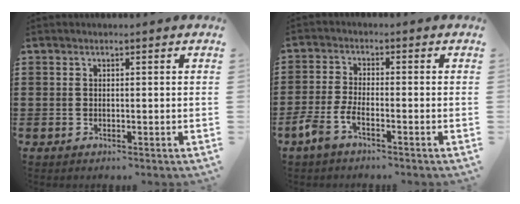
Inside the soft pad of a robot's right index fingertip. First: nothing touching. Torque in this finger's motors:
{"motor_torque": [1.46, 0.68, 0.32, 0.12]}